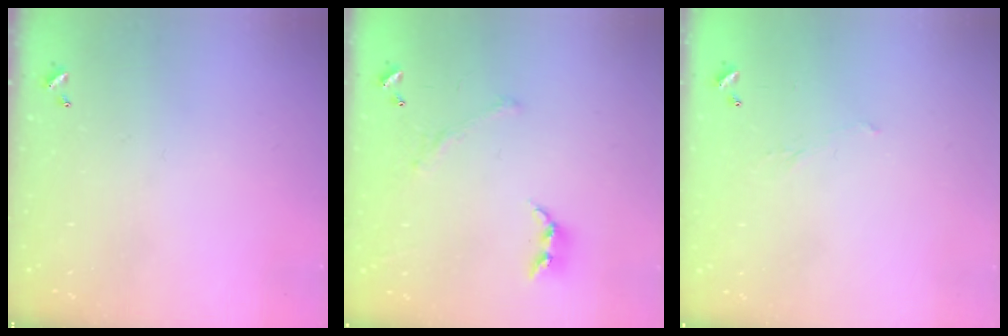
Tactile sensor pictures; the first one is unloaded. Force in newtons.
{"total": 2.3, "press": 2.0, "slide": 1.0}
{"total": 5.4, "press": 5.4, "slide": 0.8}